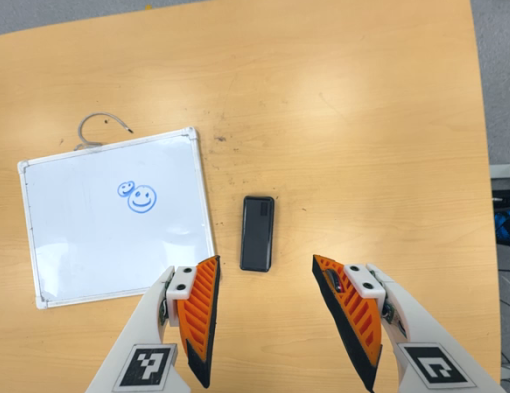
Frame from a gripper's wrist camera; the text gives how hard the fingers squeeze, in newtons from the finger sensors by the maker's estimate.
{"total": 0.0}